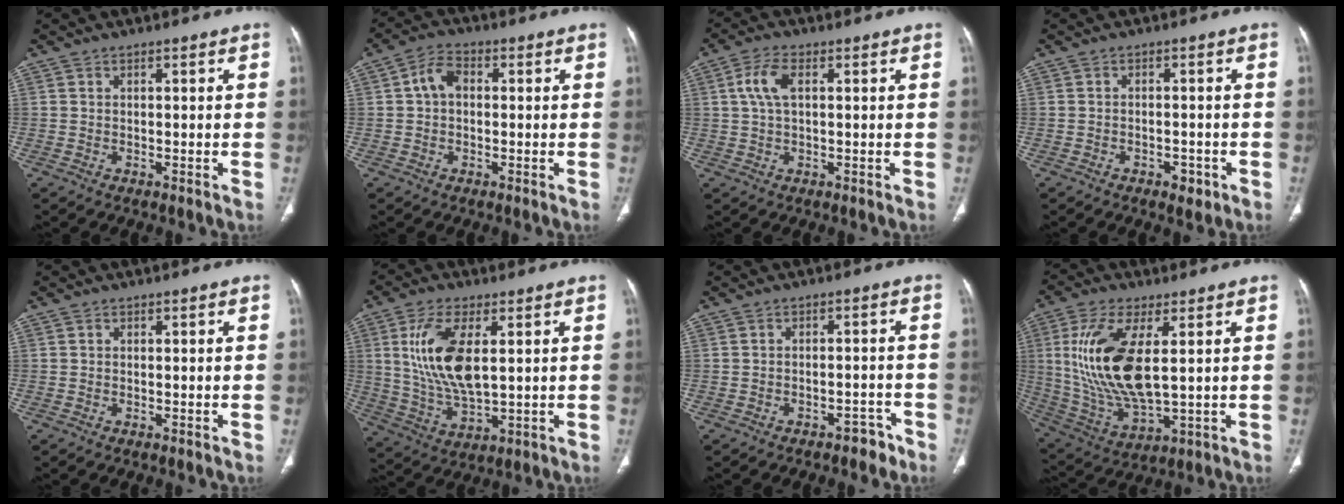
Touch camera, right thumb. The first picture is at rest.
{"total": 4.9, "force": [0.4, 3.4, 3.4], "torque": [-0.056, 0.017, 0.001]}
{"total": 5.2, "force": [1.3, 2.6, 4.4], "torque": [-0.102, 0.012, 0.024]}
{"total": 2.9, "force": [-1.5, 1.7, 1.8], "torque": [-0.016, 0.007, -0.015]}
{"total": 0.0}
{"total": 13.4, "force": [3.1, 5.8, 11.7], "torque": [-0.241, -0.021, 0.069]}
{"total": 3.8, "force": [-2.8, 2.0, 1.5], "torque": [-0.011, 0.031, -0.031]}
{"total": 17.6, "force": [3.2, 7.3, 15.7], "torque": [-0.333, -0.024, 0.072]}